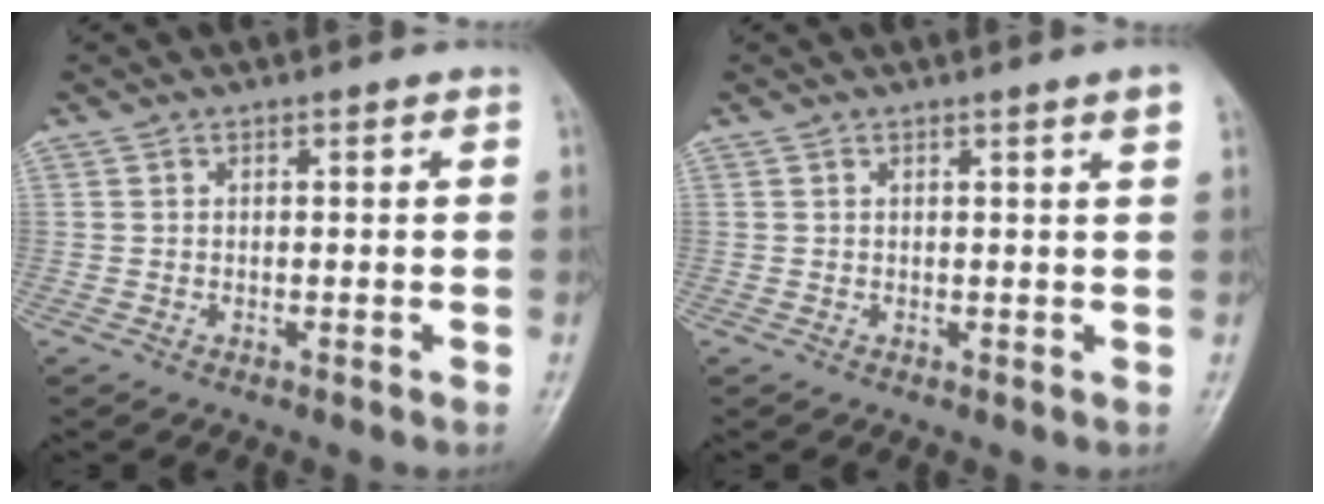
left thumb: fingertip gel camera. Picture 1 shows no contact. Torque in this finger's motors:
{"motor_torque": [1.68, -1.72, 1.25, -1.52, 0.05]}